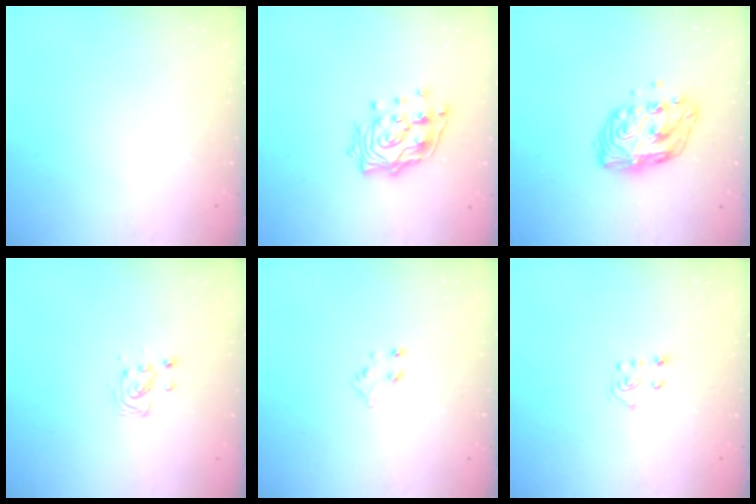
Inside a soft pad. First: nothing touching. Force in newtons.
{"total": 15.1, "press": 15.0, "slide": 1.8}
{"total": 11.3, "press": 11.3, "slide": 0.7}
{"total": 3.8, "press": 3.8, "slide": 0.5}
{"total": 4.9, "press": 4.9, "slide": 0.5}
{"total": 4.2, "press": 4.2, "slide": 0.3}